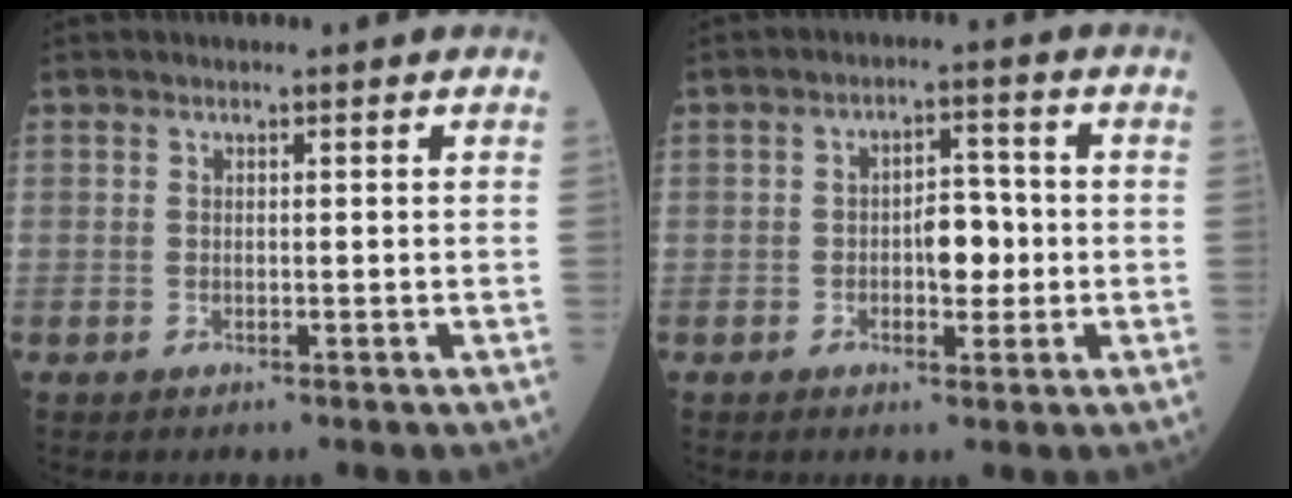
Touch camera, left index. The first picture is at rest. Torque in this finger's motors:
{"motor_torque": [0.75, -0.37, 0.11, 0.07]}